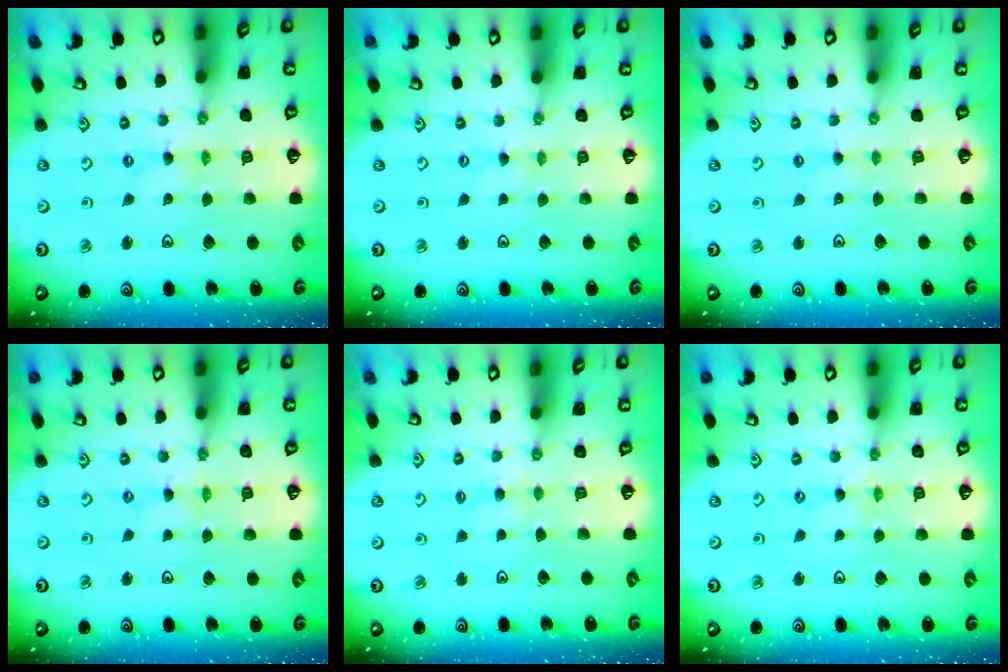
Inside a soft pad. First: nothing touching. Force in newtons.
{"total": 0.8, "press": 0.8, "slide": 0.2}
{"total": 1.4, "press": 1.4, "slide": 0.2}
{"total": 0.0}
{"total": 2.9, "press": 2.8, "slide": 0.3}
{"total": 1.2, "press": 1.1, "slide": 0.3}